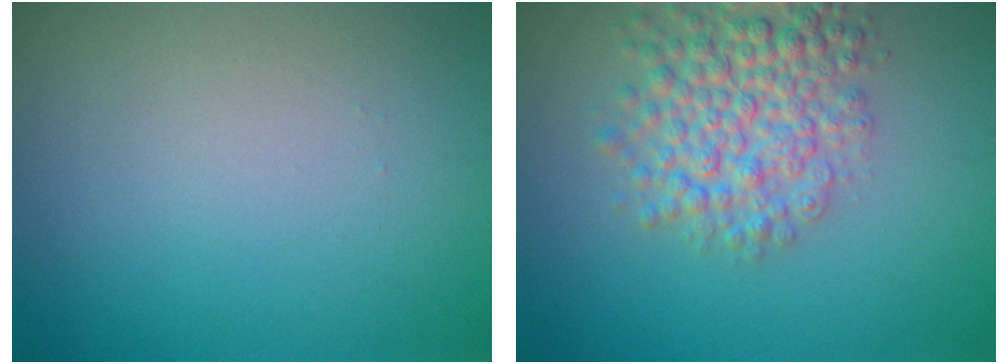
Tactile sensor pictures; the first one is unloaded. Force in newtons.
{"total": 5.9, "press": 5.9, "slide": 0.2}